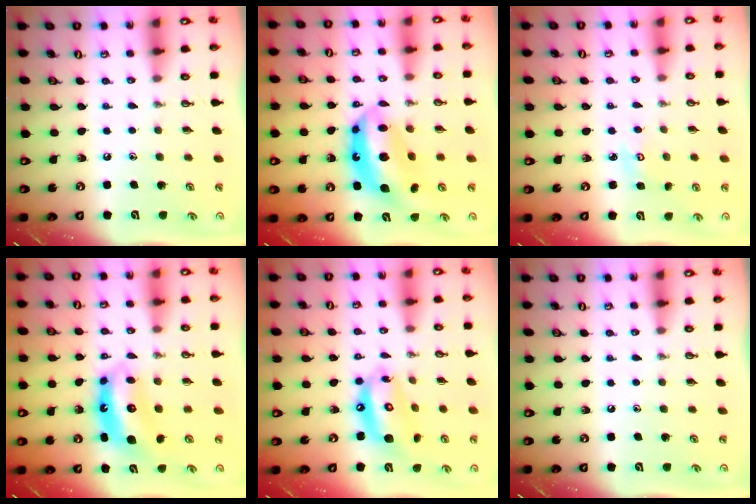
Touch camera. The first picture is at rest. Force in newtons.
{"total": 14.2, "press": 14.1, "slide": 1.2}
{"total": 3.7, "press": 3.7, "slide": 0.4}
{"total": 8.7, "press": 8.6, "slide": 1.3}
{"total": 13.9, "press": 13.8, "slide": 2.0}
{"total": 0.0}